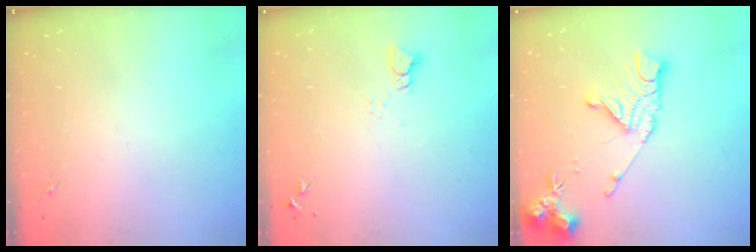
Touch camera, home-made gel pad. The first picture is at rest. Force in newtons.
{"total": 2.2, "press": 2.2, "slide": 0.2}
{"total": 15.4, "press": 15.3, "slide": 1.8}